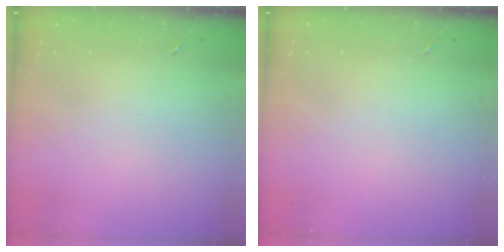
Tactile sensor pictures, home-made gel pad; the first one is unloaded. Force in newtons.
{"total": 0.0}